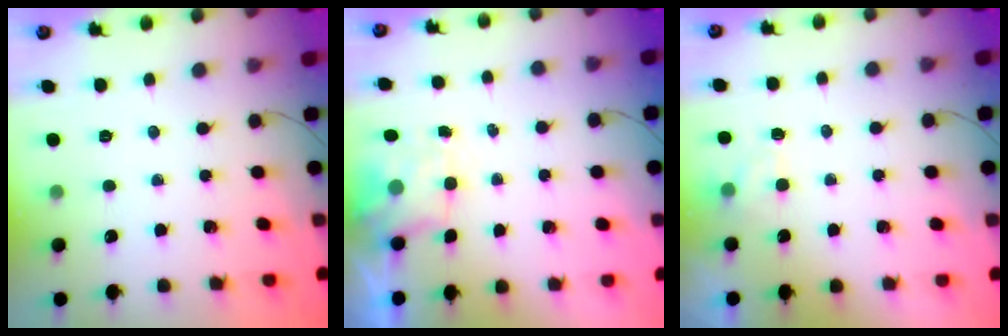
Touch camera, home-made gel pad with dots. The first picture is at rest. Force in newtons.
{"total": 2.0, "press": 1.9, "slide": 0.5}
{"total": 2.0, "press": 1.5, "slide": 1.3}